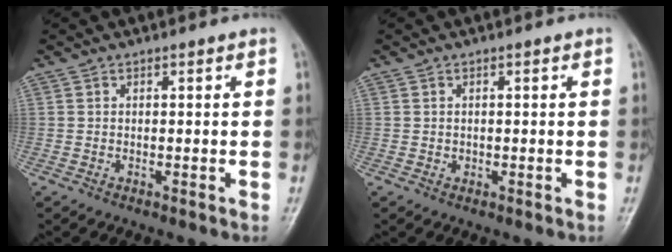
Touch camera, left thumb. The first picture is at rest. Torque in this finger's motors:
{"motor_torque": [-0.25, -0.05, 0.32, -0.07, 0.01]}